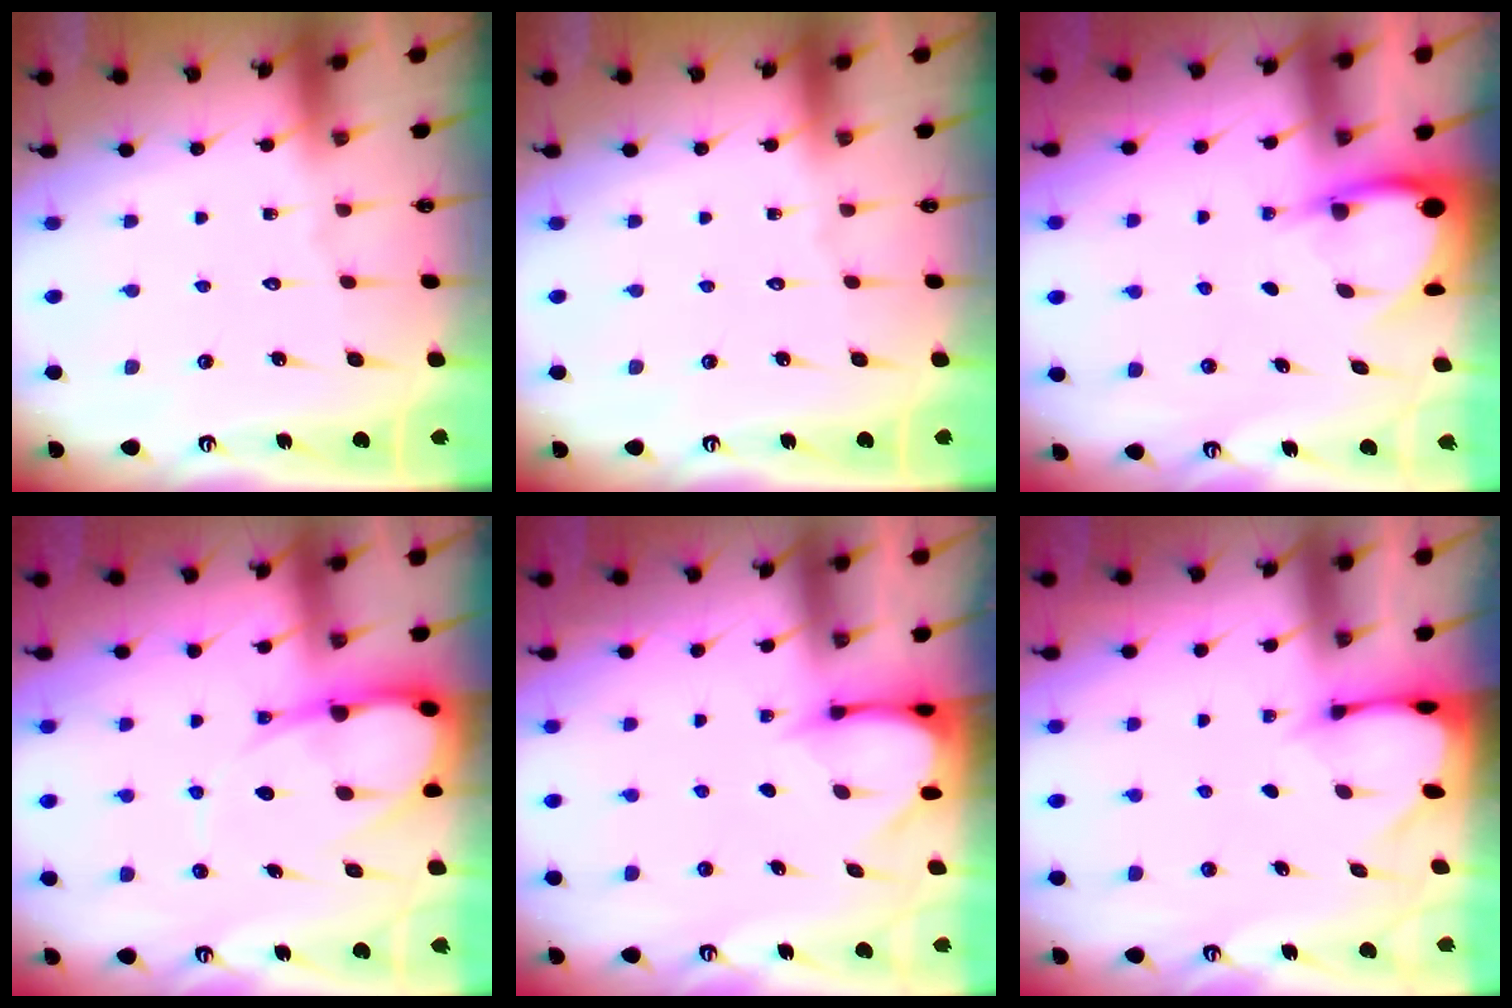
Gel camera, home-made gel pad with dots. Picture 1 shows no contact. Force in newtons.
{"total": 0.0}
{"total": 4.0, "press": 4.0, "slide": 0.4}
{"total": 10.2, "press": 10.1, "slide": 1.2}
{"total": 3.6, "press": 3.6, "slide": 0.2}
{"total": 2.4, "press": 2.4, "slide": 0.1}